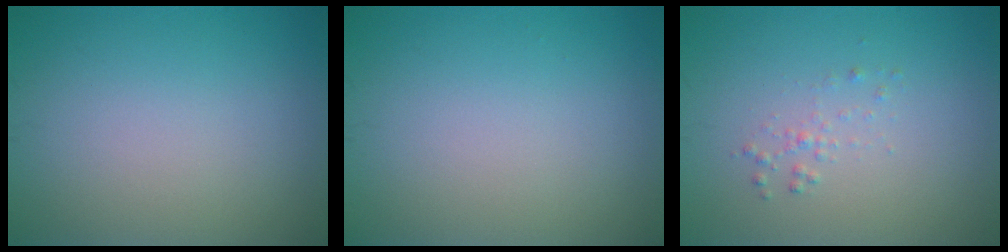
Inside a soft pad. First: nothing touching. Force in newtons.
{"total": 0.0}
{"total": 0.9, "press": 0.9, "slide": 0.0}